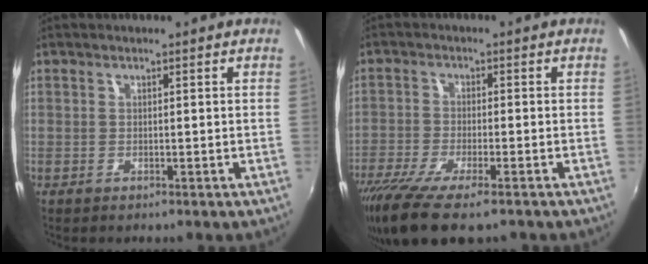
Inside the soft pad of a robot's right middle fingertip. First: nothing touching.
{"total": 12.3, "force": [-8.9, 3.0, 8.1], "torque": [-0.181, -0.050, -0.161]}